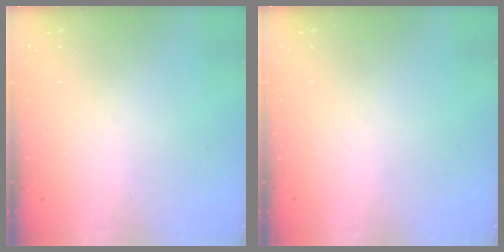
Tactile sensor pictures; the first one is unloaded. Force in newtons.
{"total": 0.0}